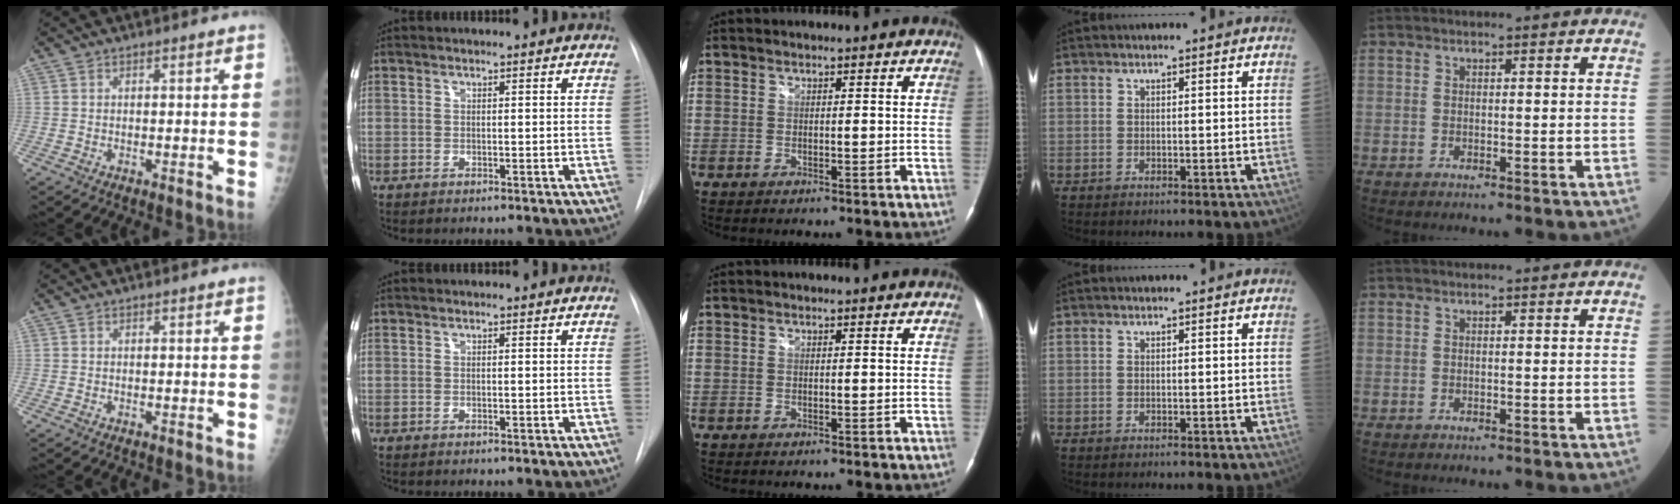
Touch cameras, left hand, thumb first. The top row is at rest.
{}